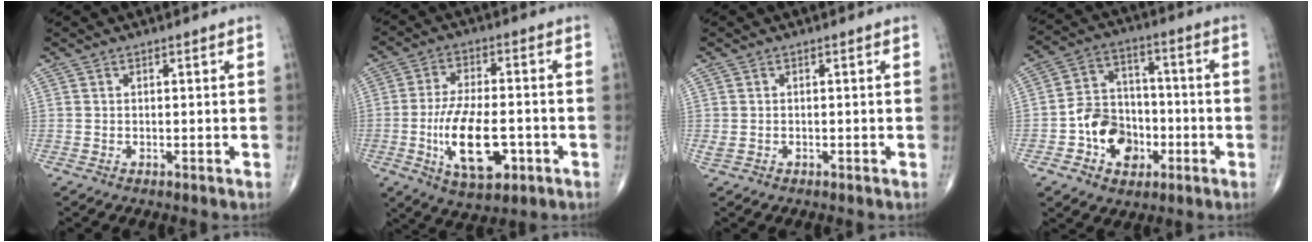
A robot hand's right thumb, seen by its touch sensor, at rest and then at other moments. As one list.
[{"total": 13.1, "force": [-3.3, 5.7, 11.3], "torque": [-0.212, 0.007, -0.056]}, {"total": 1.1, "force": [-0.2, 0.9, 0.7], "torque": [-0.026, 0.003, 0.000]}, {"total": 12.3, "force": [-3.9, 9.5, 6.8], "torque": [-0.073, 0.040, -0.070]}]